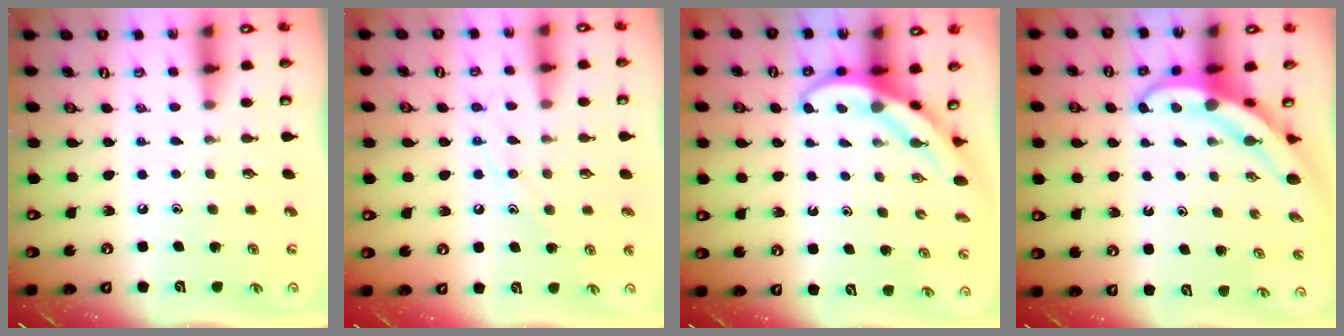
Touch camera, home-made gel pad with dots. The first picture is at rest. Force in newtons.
{"total": 8.4, "press": 8.4, "slide": 0.7}
{"total": 3.9, "press": 3.9, "slide": 0.4}
{"total": 5.4, "press": 5.4, "slide": 0.8}